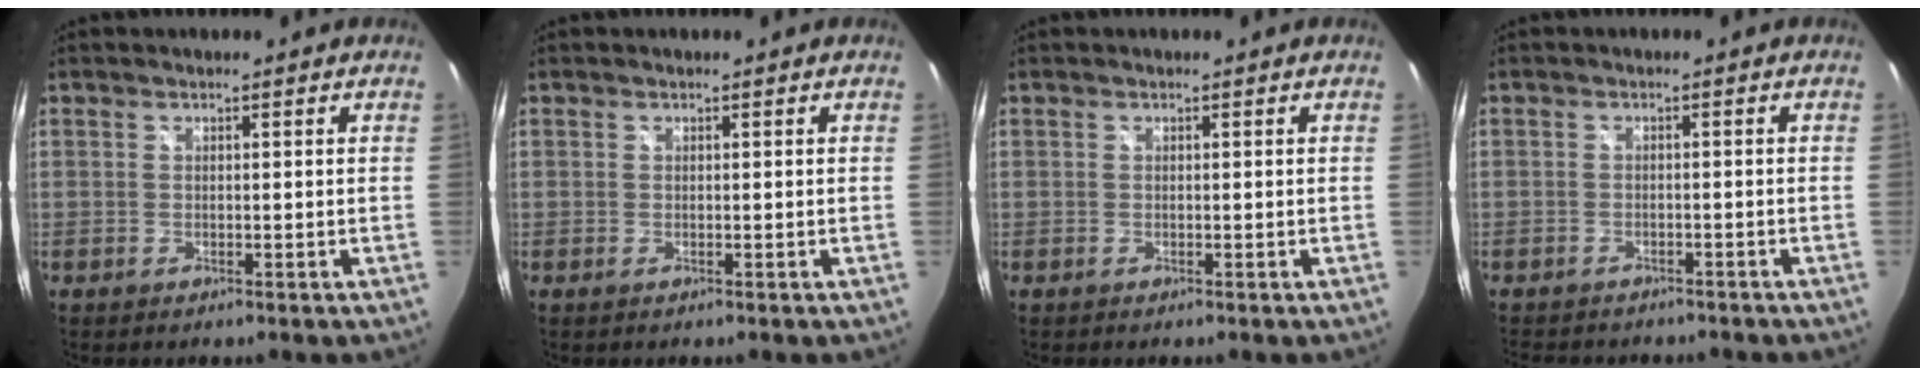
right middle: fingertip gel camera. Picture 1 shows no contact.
{"total": 0.0}
{"total": 0.0}
{"total": 5.1, "force": [-4.4, 2.0, 1.3], "torque": [-0.036, 0.000, -0.063]}